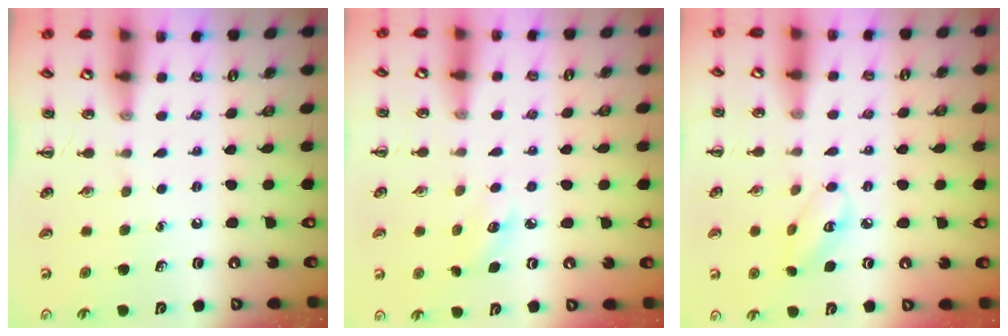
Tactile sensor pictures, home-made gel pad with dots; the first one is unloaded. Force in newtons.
{"total": 5.0, "press": 4.8, "slide": 1.3}
{"total": 4.2, "press": 4.1, "slide": 0.8}